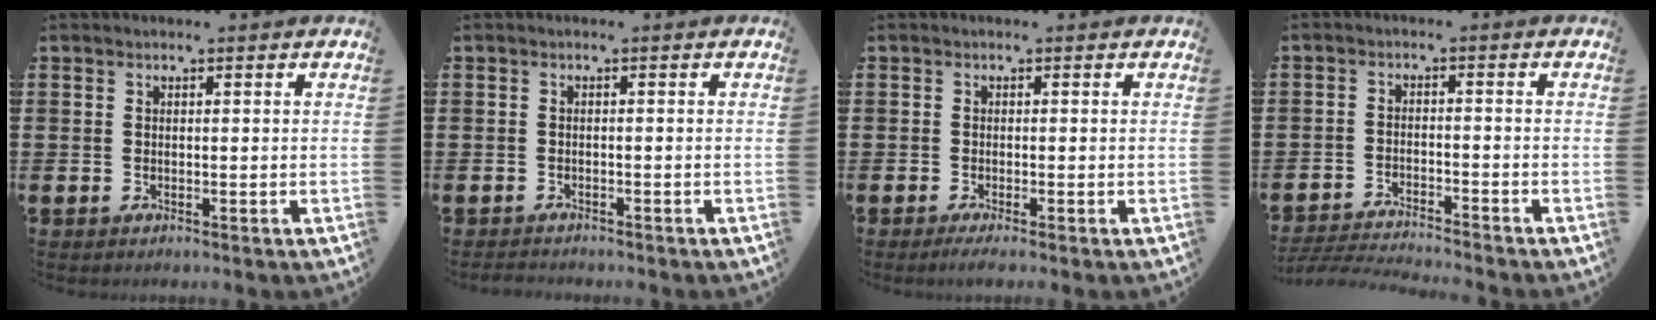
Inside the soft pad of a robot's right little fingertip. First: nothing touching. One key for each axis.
{"total": 0.7, "fx": -0.7, "fy": 0.1, "fz": -0.1, "tx": -0.002, "ty": 0.000, "tz": -0.014}
{"total": 0.9, "fx": -0.2, "fy": 0.1, "fz": 0.9, "tx": -0.014, "ty": -0.002, "tz": -0.004}
{"total": 2.9, "fx": -2.9, "fy": -0.2, "fz": 0.3, "tx": -0.006, "ty": -0.001, "tz": -0.061}